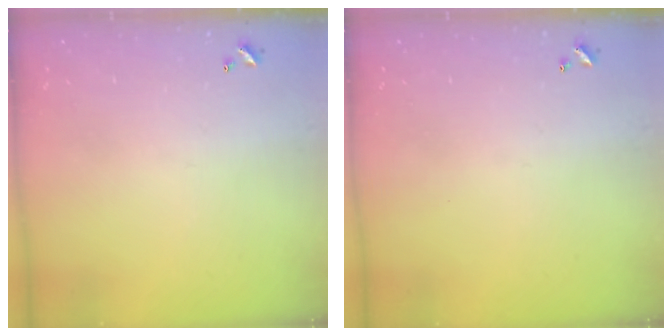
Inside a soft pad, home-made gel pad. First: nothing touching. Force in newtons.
{"total": 0.0}